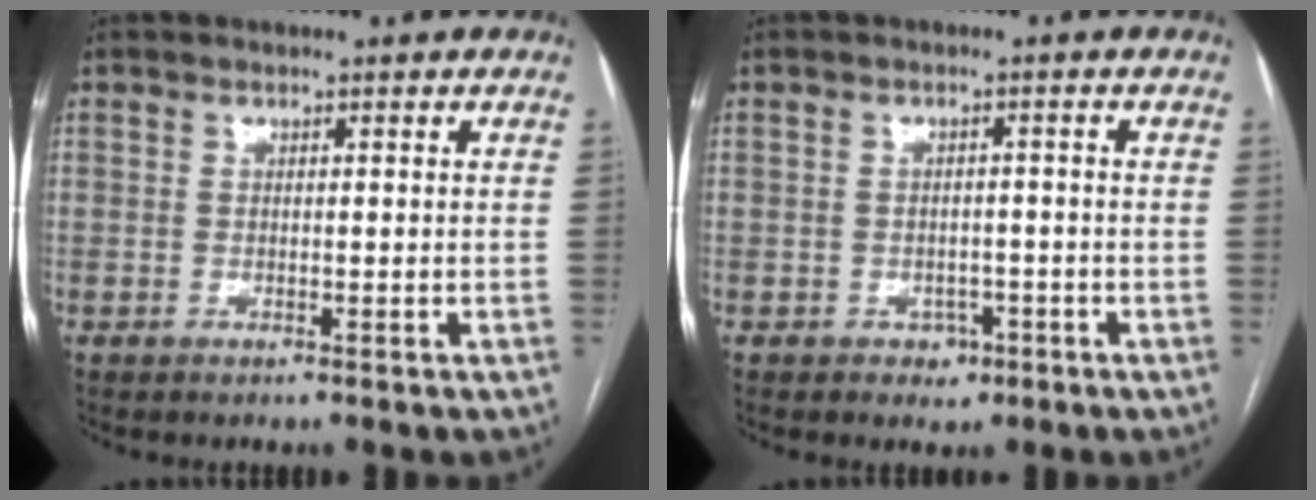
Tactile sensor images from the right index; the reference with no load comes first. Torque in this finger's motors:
{"motor_torque": [0.12, 0.08, -0.02, -0.01]}